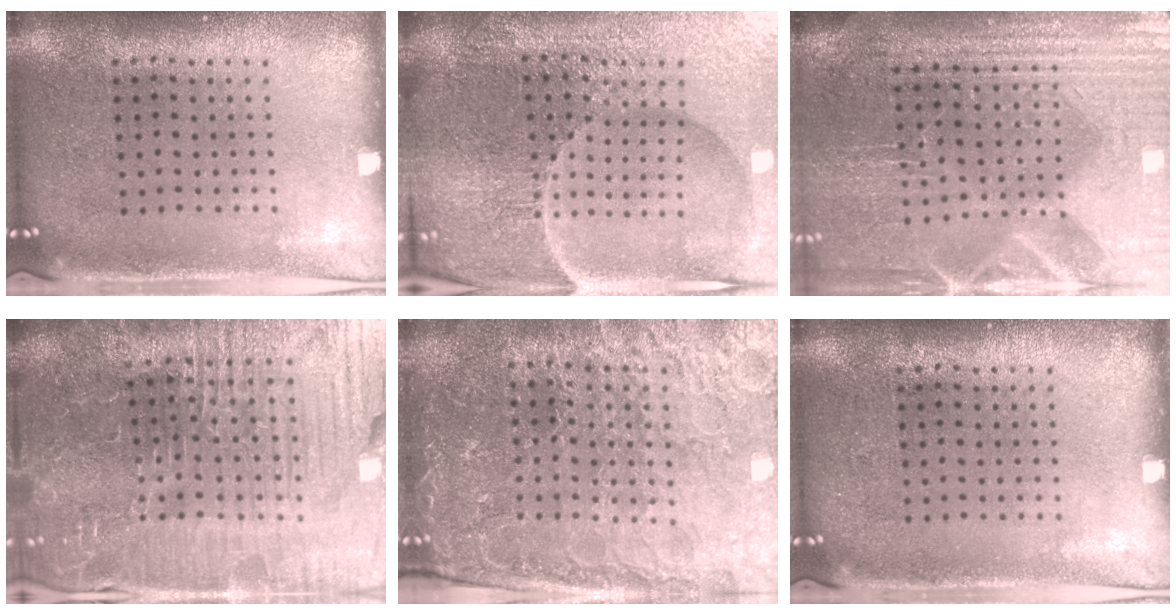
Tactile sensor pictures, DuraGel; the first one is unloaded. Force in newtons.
{"total": 5.4, "press": 5.1, "slide": 1.7}
{"total": 4.0, "press": 3.8, "slide": 1.3}
{"total": 6.3, "press": 5.9, "slide": 2.4}
{"total": 4.0, "press": 3.9, "slide": 1.1}
{"total": 0.0}